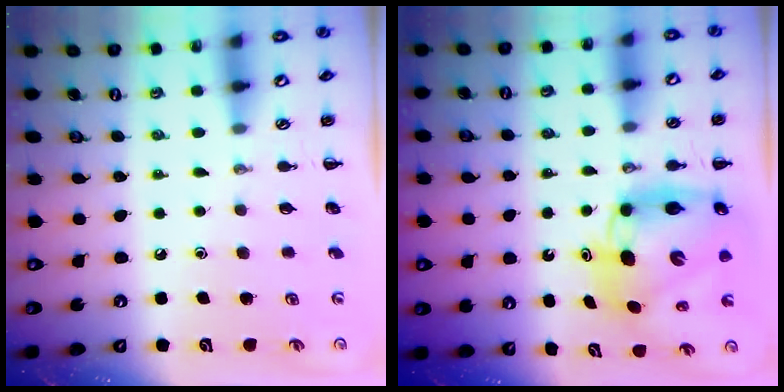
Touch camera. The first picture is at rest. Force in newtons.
{"total": 10.6, "press": 10.2, "slide": 3.0}